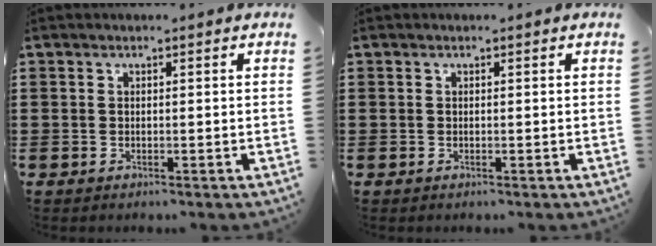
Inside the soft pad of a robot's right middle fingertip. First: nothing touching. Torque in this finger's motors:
{"motor_torque": [-0.04, 0.03, 0.00, 0.00]}